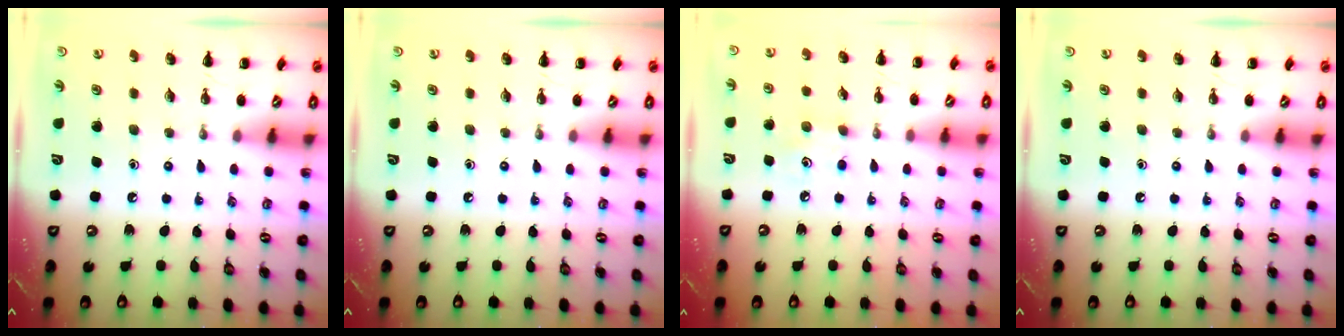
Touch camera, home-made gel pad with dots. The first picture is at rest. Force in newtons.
{"total": 0.0}
{"total": 4.3, "press": 4.1, "slide": 1.1}
{"total": 0.0}